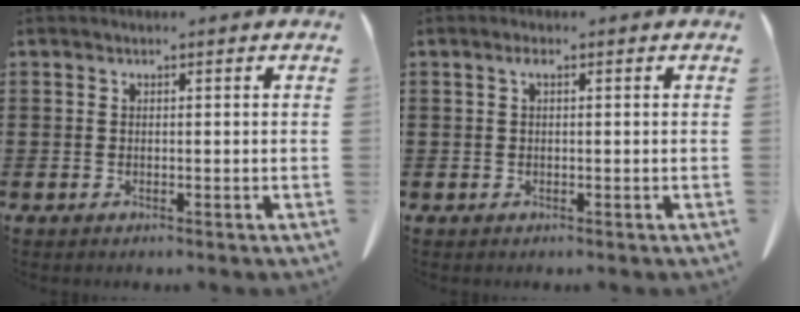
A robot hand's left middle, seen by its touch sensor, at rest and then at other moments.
{"total": 1.1, "force": [0.2, 0.5, 1.0], "torque": [-0.024, 0.005, 0.002]}